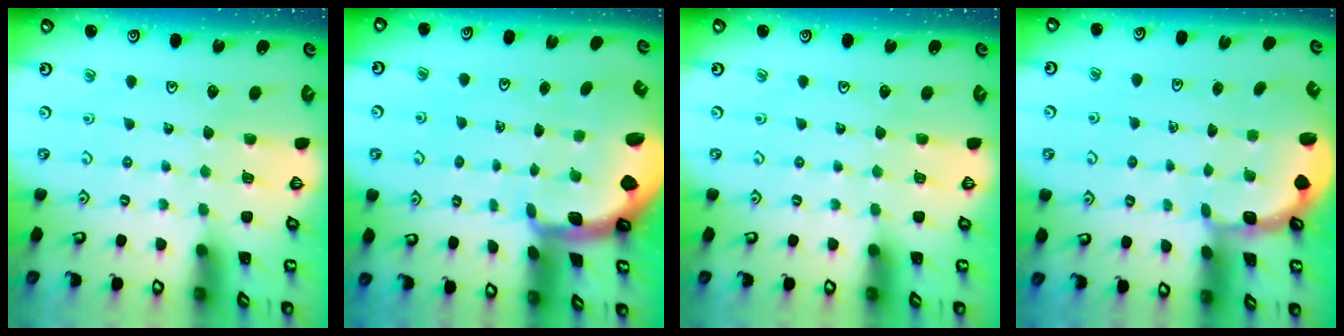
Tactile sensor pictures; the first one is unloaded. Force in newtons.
{"total": 1.7, "press": 1.7, "slide": 0.4}
{"total": 0.0}
{"total": 1.8, "press": 1.4, "slide": 1.1}